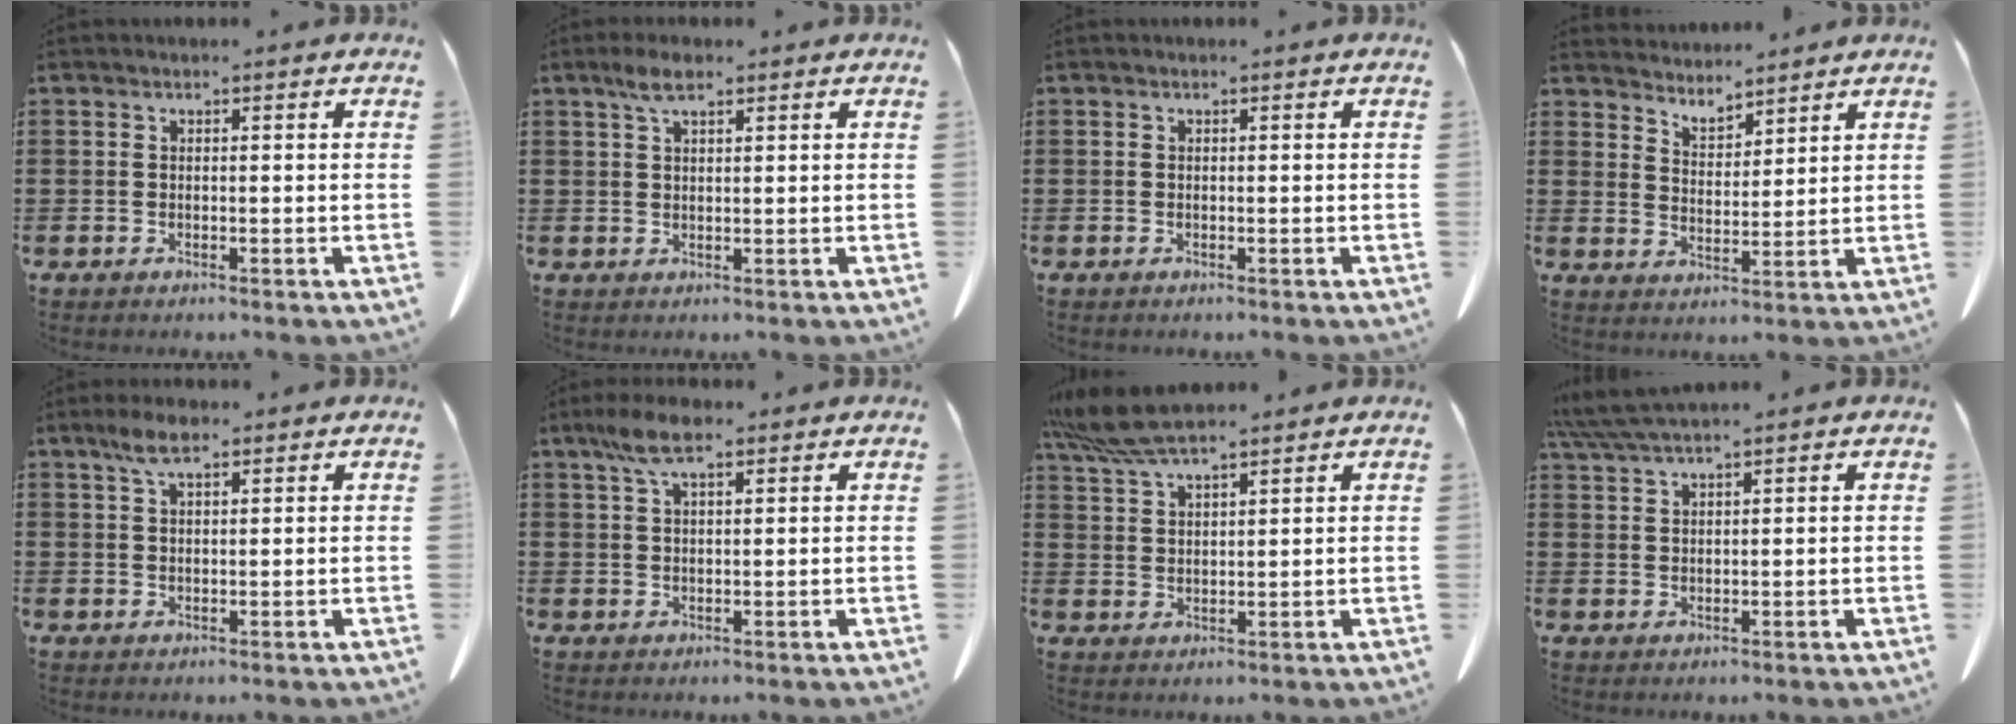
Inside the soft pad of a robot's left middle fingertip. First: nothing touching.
{"total": 3.5, "force": [2.1, 1.1, 2.6], "torque": [-0.056, 0.005, 0.036]}
{"total": 0.0}
{"total": 3.9, "force": [3.8, 0.5, -0.8], "torque": [0.000, -0.022, 0.069]}
{"total": 4.3, "force": [2.6, 1.3, 3.2], "torque": [-0.068, 0.006, 0.046]}
{"total": 6.1, "force": [3.4, 1.7, 4.7], "torque": [-0.099, 0.007, 0.062]}
{"total": 6.8, "force": [5.8, 1.1, 3.5], "torque": [-0.084, -0.009, 0.109]}
{"total": 3.9, "force": [3.5, 0.0, 1.9], "torque": [-0.046, -0.006, 0.066]}